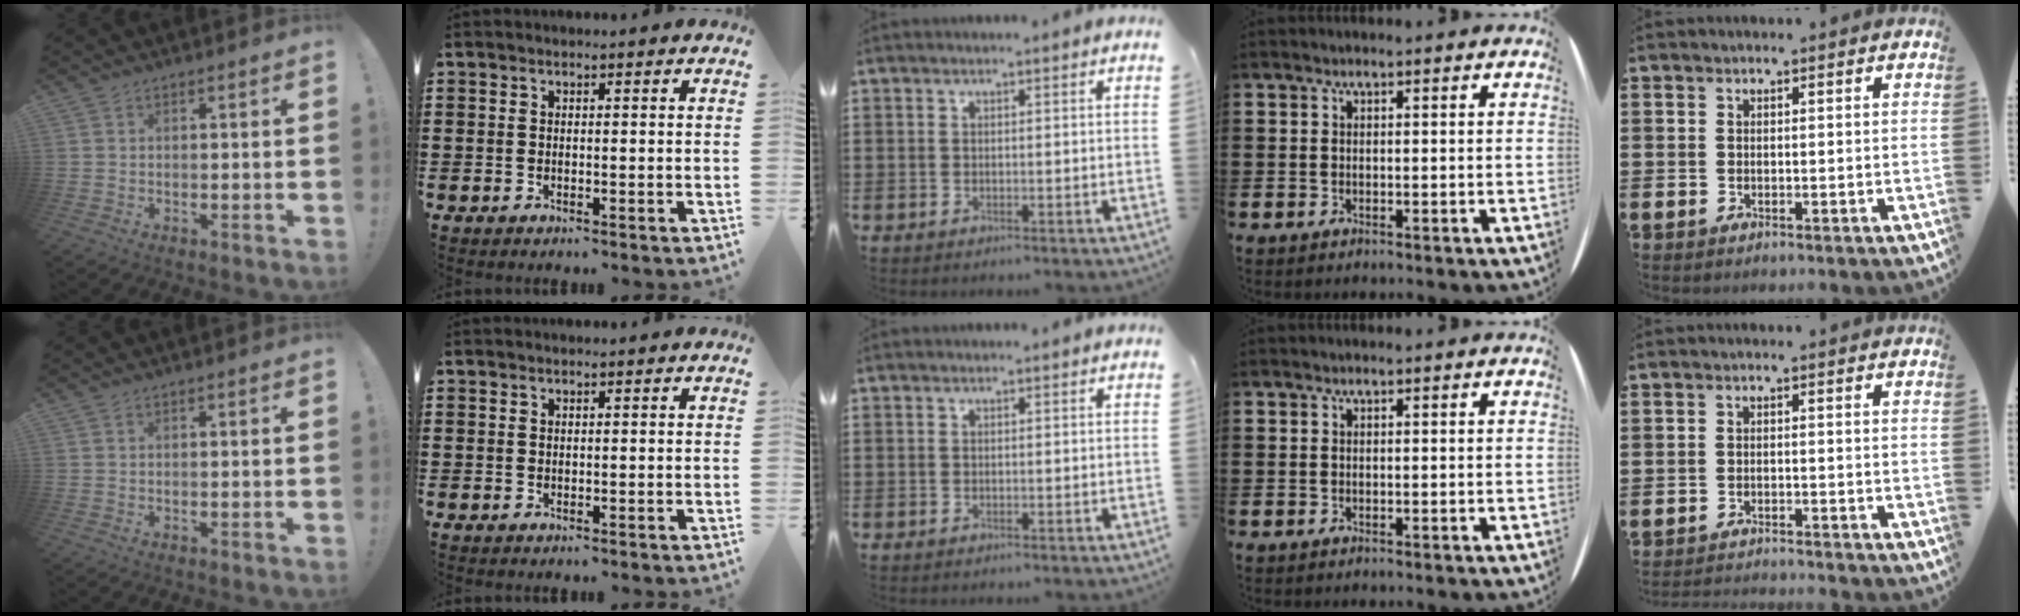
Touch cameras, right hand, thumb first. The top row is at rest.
{"little": {"total": 1.5, "force": [-1.5, -0.2, 0.0], "torque": [-0.001, 0.004, -0.031]}}